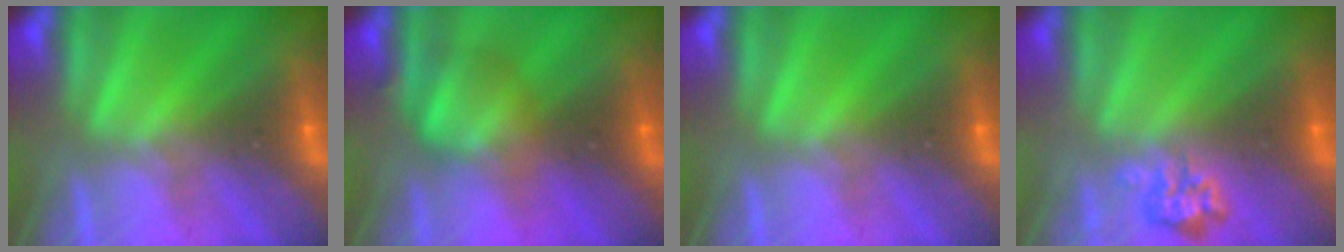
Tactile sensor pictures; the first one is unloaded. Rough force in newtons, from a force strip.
{"total": 2.5}
{"total": 0.0}
{"total": 2.3}